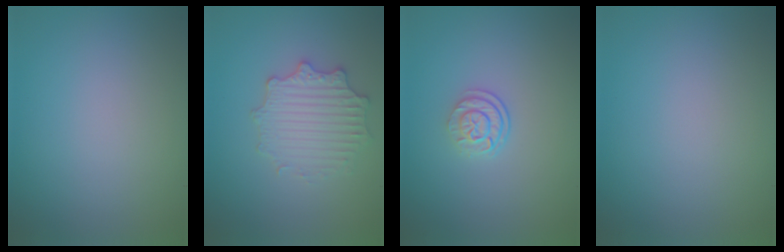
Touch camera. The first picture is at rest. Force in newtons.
{"total": 3.0, "press": 2.9, "slide": 0.8}
{"total": 2.4, "press": 1.8, "slide": 1.6}
{"total": 0.0}